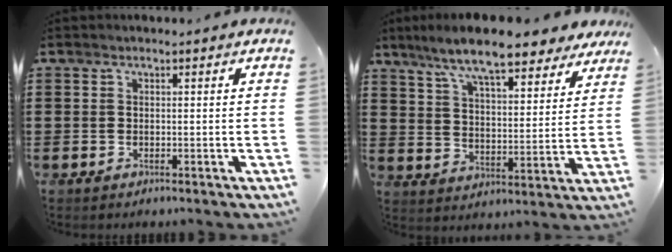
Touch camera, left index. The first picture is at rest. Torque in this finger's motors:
{"motor_torque": [2.14, 0.00, 1.05, 0.21]}